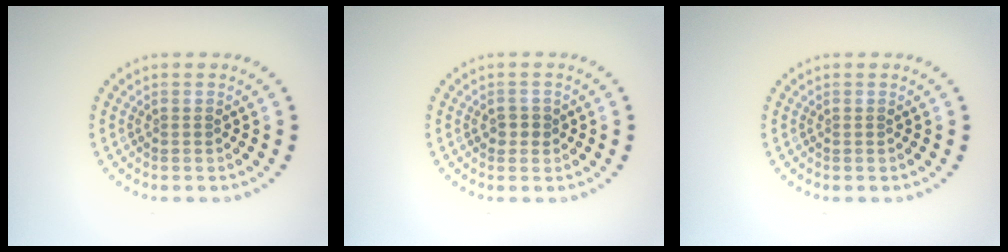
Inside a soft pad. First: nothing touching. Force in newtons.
{"total": 1.3, "press": 1.2, "slide": 0.5}
{"total": 0.0}